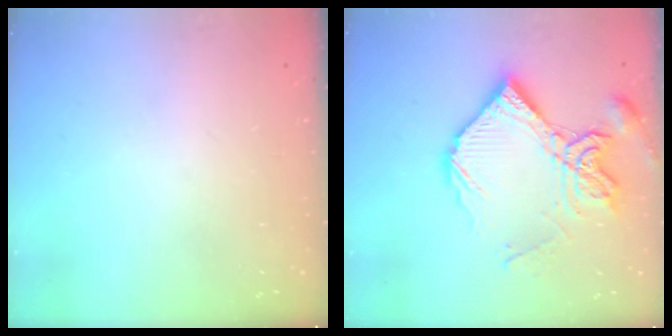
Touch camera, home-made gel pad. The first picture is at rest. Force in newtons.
{"total": 17.3, "press": 17.2, "slide": 1.9}